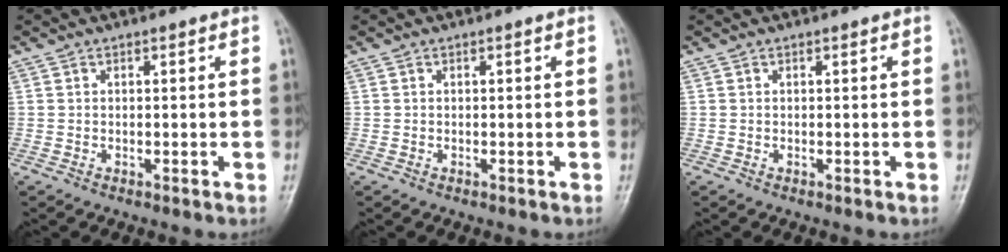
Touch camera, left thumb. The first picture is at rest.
{"total": 0.0}
{"total": 0.0}